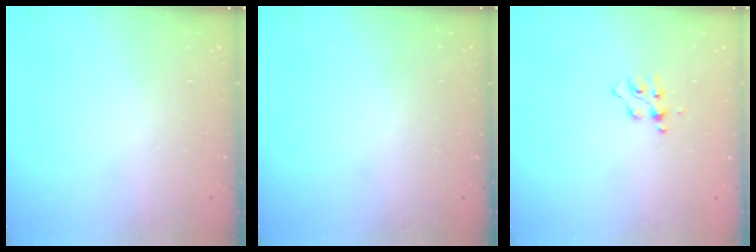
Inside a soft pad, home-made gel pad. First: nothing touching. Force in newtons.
{"total": 0.0}
{"total": 7.3, "press": 7.3, "slide": 0.7}